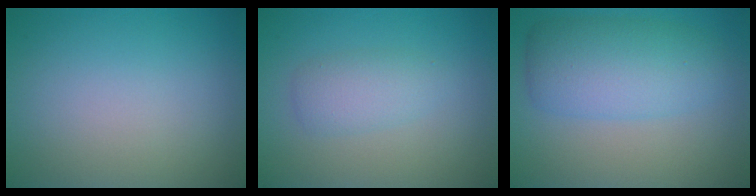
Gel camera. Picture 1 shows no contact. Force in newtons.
{"total": 2.3, "press": 2.3, "slide": 0.1}
{"total": 5.8, "press": 5.8, "slide": 0.1}